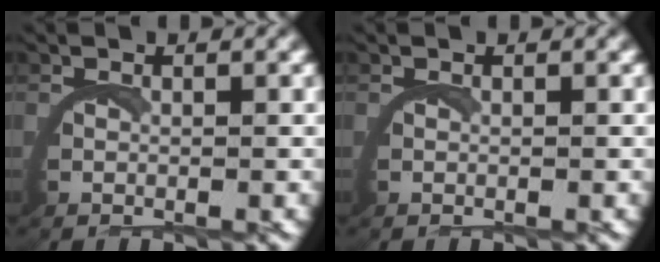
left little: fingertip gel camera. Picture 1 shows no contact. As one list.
[{"total": 0.0}]